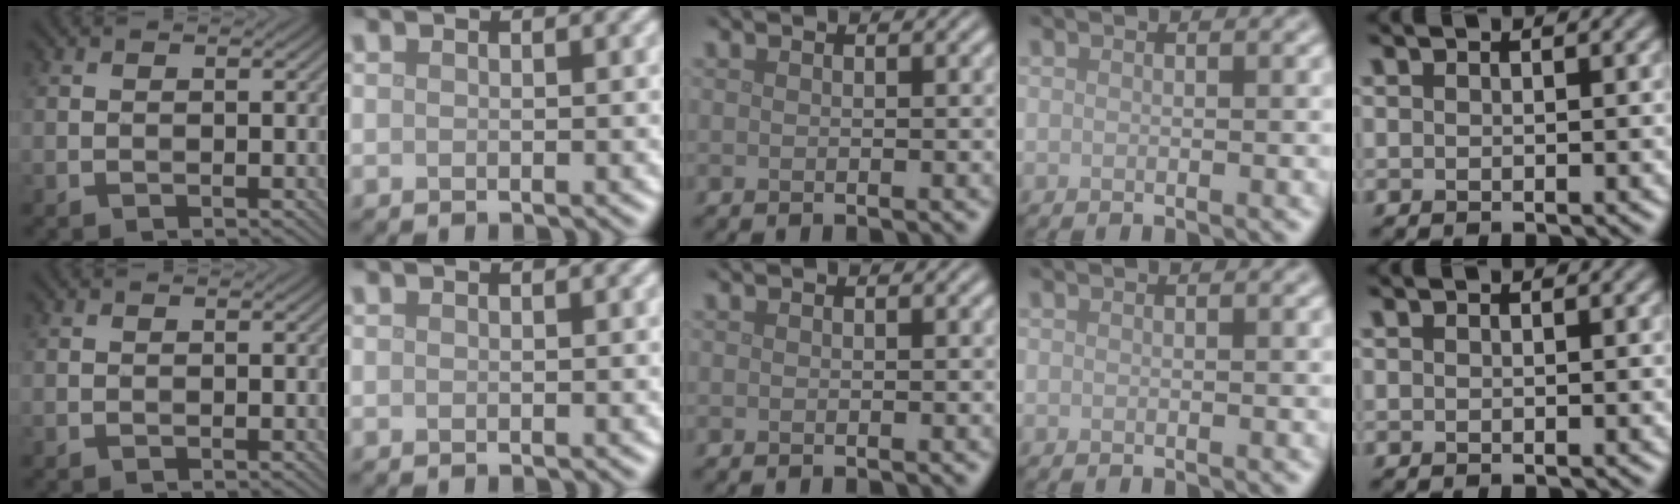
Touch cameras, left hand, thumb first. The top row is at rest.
{}